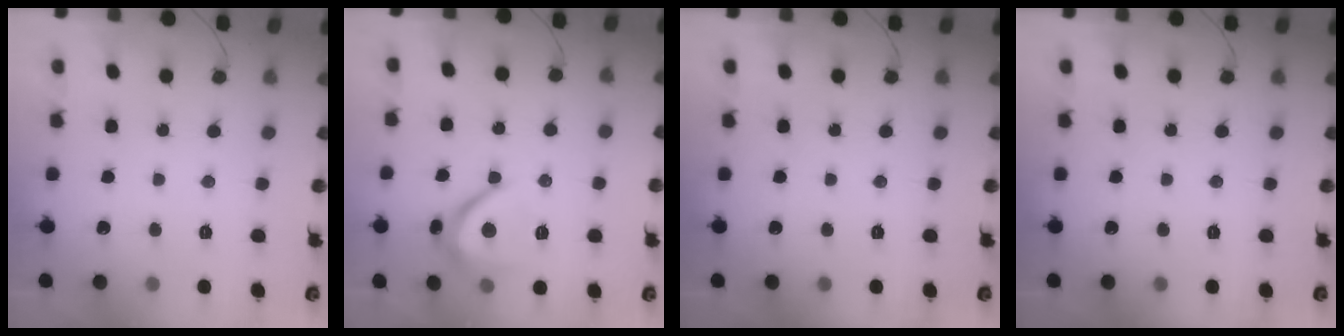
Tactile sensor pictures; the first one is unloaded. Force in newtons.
{"total": 6.9, "press": 6.9, "slide": 0.7}
{"total": 0.0}
{"total": 0.0}